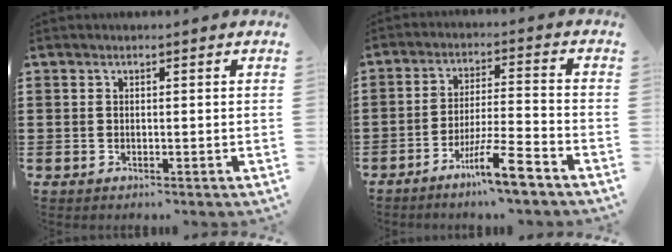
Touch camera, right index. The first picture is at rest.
{"total": 8.0, "force": [-5.8, 0.3, 5.5], "torque": [-0.101, -0.002, -0.107]}